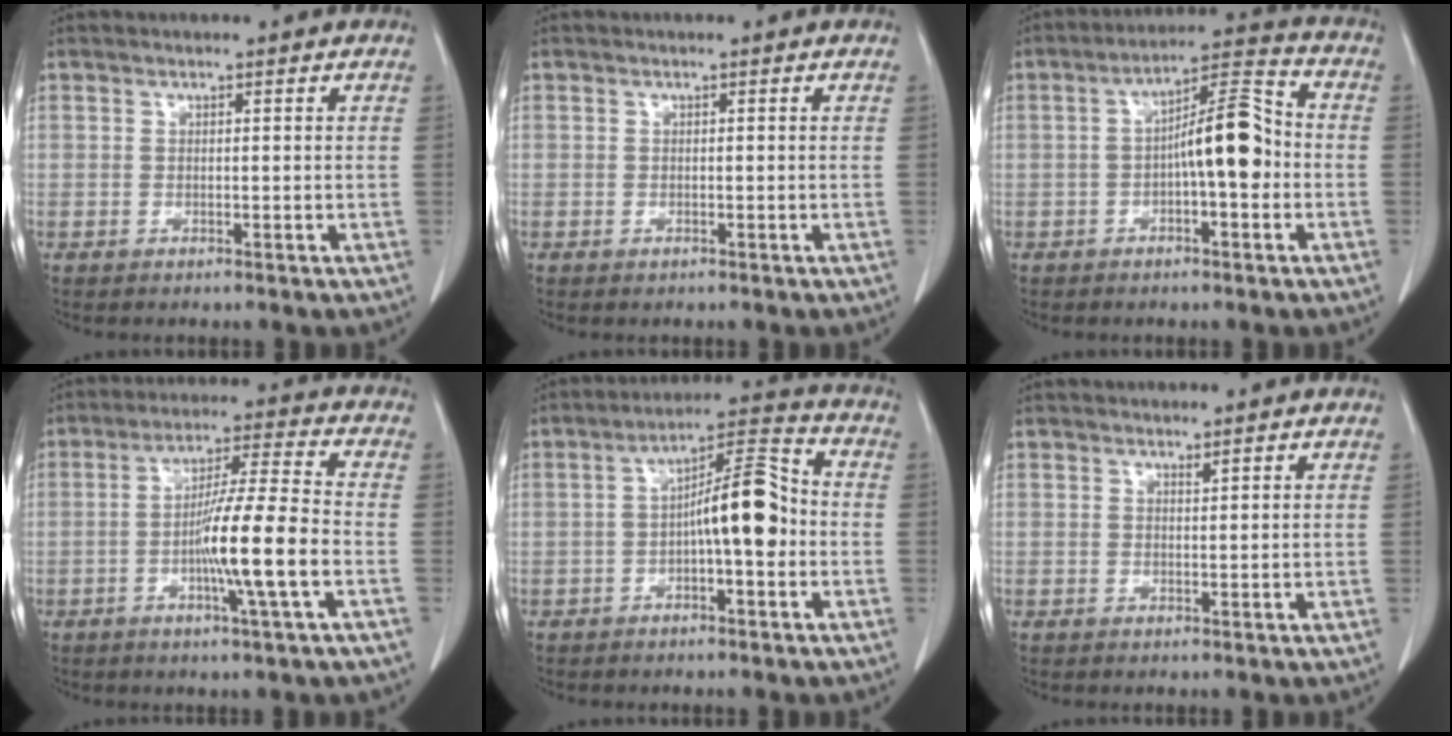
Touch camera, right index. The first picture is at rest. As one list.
[{"total": 0.0}, {"total": 9.7, "force": [-1.3, 2.3, 9.3], "torque": [-0.153, 0.031, -0.022]}, {"total": 11.6, "force": [-3.0, -0.8, 11.2], "torque": [-0.198, -0.005, -0.058]}, {"total": 9.8, "force": [-1.4, 2.3, 9.4], "torque": [-0.153, 0.032, -0.024]}, {"total": 0.6, "force": [0.5, 0.0, 0.3], "torque": [-0.008, -0.004, 0.009]}]